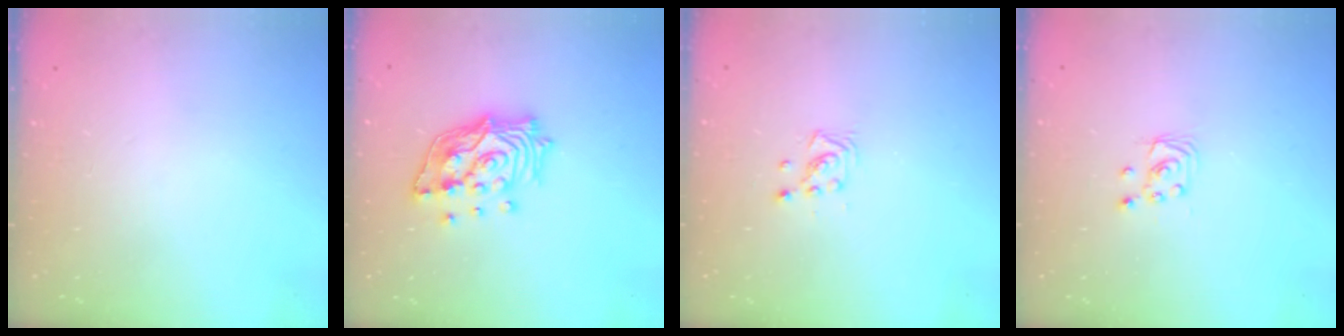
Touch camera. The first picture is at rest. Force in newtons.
{"total": 14.8, "press": 14.7, "slide": 1.6}
{"total": 3.4, "press": 3.4, "slide": 0.3}
{"total": 2.4, "press": 2.4, "slide": 0.2}